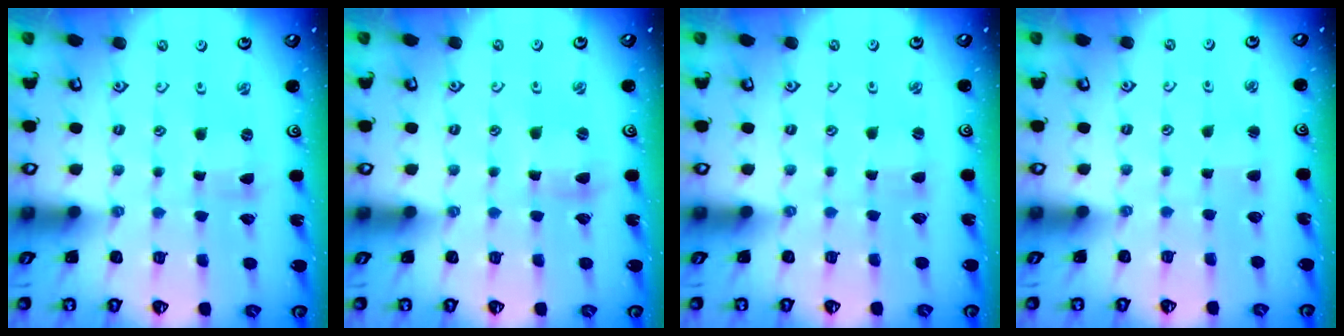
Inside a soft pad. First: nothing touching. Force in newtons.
{"total": 2.3, "press": 2.3, "slide": 0.3}
{"total": 1.4, "press": 1.3, "slide": 0.3}
{"total": 2.3, "press": 2.3, "slide": 0.2}